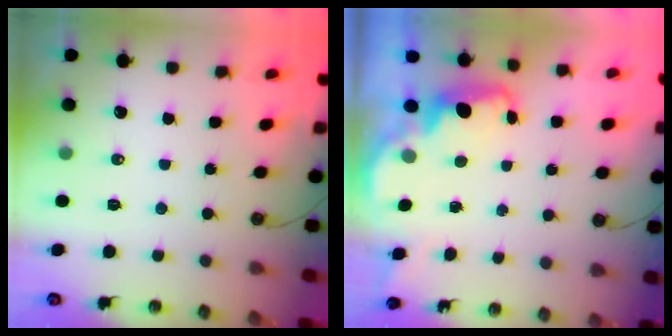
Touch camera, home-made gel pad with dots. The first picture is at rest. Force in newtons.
{"total": 2.5, "press": 2.4, "slide": 0.6}